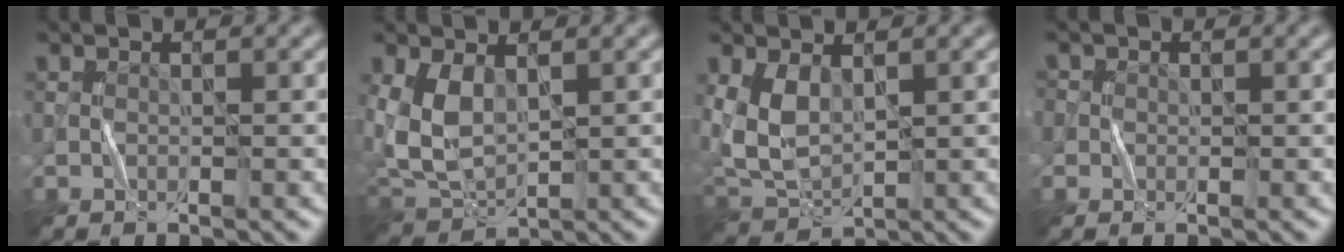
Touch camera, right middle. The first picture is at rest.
{"total": 5.2, "force": [1.4, 3.0, 3.9], "torque": [-0.097, -0.003, 0.032]}
{"total": 4.5, "force": [1.5, 2.5, 3.4], "torque": [-0.081, -0.003, 0.034]}
{"total": 1.6, "force": [0.4, 1.5, 0.4], "torque": [-0.006, 0.006, -0.011]}